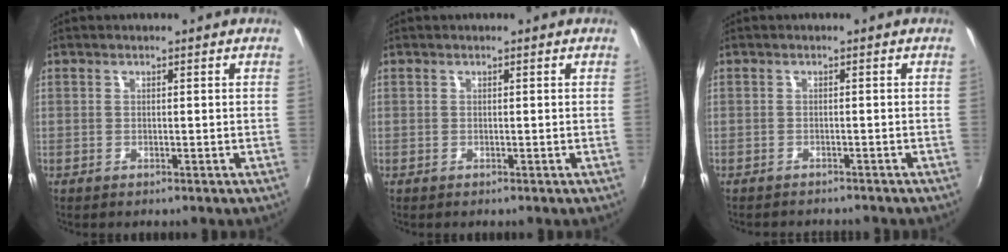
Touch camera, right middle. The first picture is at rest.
{"total": 0.0}
{"total": 3.5, "force": [-3.3, 0.8, 0.9], "torque": [-0.026, -0.012, -0.049]}